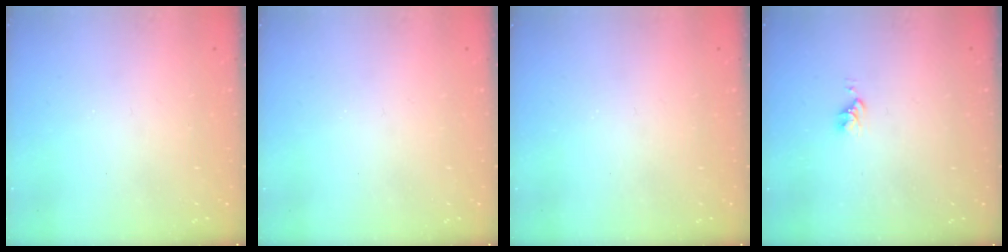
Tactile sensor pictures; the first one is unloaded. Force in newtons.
{"total": 0.0}
{"total": 0.0}
{"total": 2.8, "press": 2.8, "slide": 0.4}